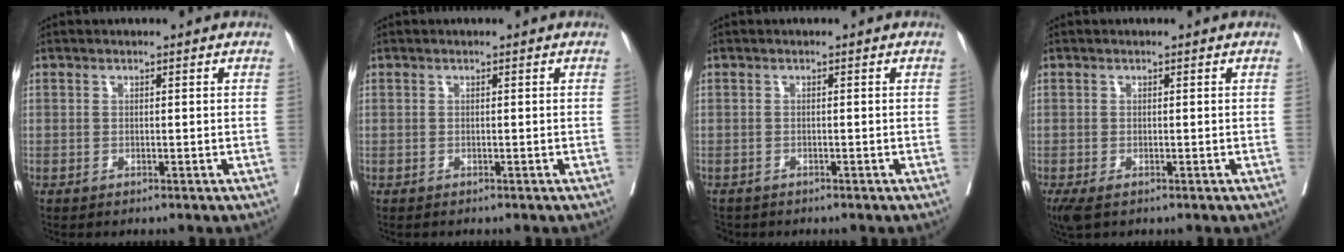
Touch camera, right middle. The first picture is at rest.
{"total": 0.0}
{"total": 2.8, "force": [-2.5, 1.3, 0.6], "torque": [-0.013, -0.006, -0.041]}
{"total": 3.2, "force": [-2.0, 1.4, 2.1], "torque": [-0.045, -0.013, -0.032]}